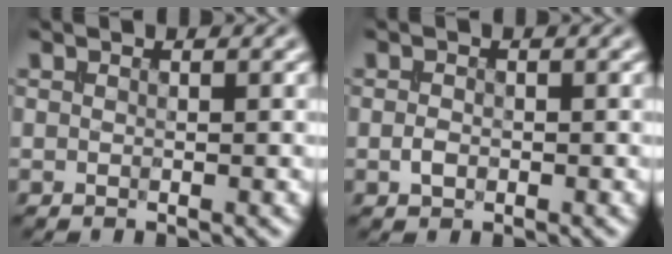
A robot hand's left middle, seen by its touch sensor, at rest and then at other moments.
{"total": 1.1, "force": [-0.3, 0.8, 0.7], "torque": [-0.013, -0.001, -0.008]}